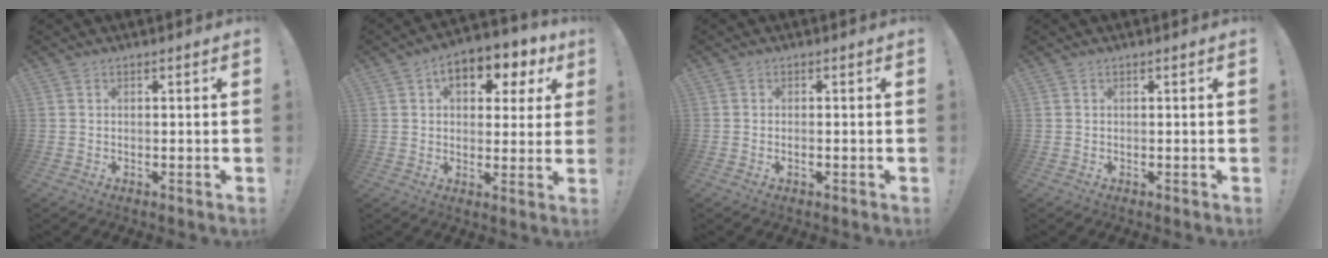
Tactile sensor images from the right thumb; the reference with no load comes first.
{"total": 9.6, "force": [4.2, 5.6, 6.5], "torque": [-0.092, -0.017, 0.075]}
{"total": 0.8, "force": [-0.5, 0.2, 0.7], "torque": [-0.013, 0.001, -0.009]}
{"total": 0.0}